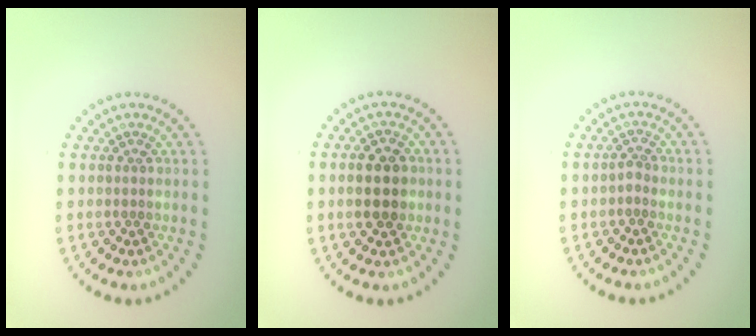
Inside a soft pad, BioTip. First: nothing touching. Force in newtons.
{"total": 3.6, "press": 3.6, "slide": 0.1}
{"total": 0.9, "press": 0.6, "slide": 0.7}